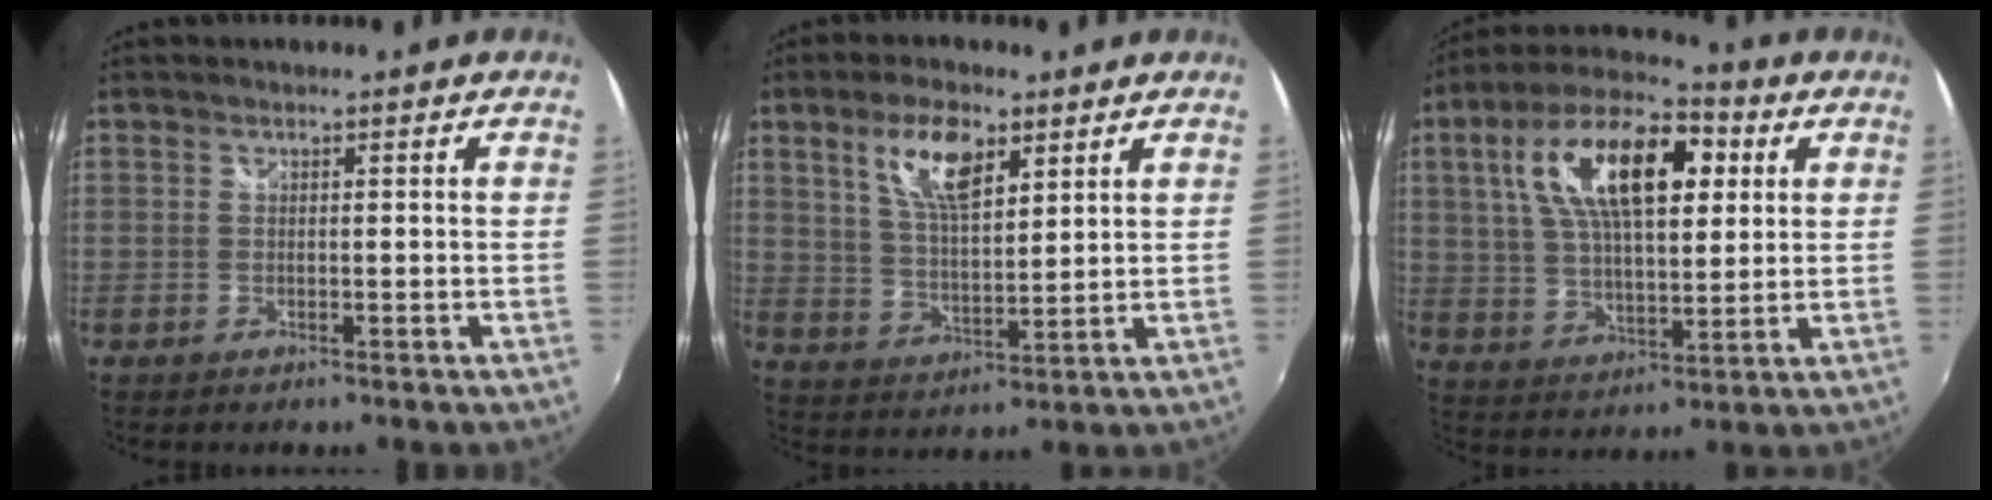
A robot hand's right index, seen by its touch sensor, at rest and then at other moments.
{"total": 9.4, "force": [4.9, 3.6, 7.2], "torque": [-0.135, 0.009, 0.095]}
{"total": 19.0, "force": [5.9, 8.5, 15.9], "torque": [-0.291, 0.036, 0.099]}